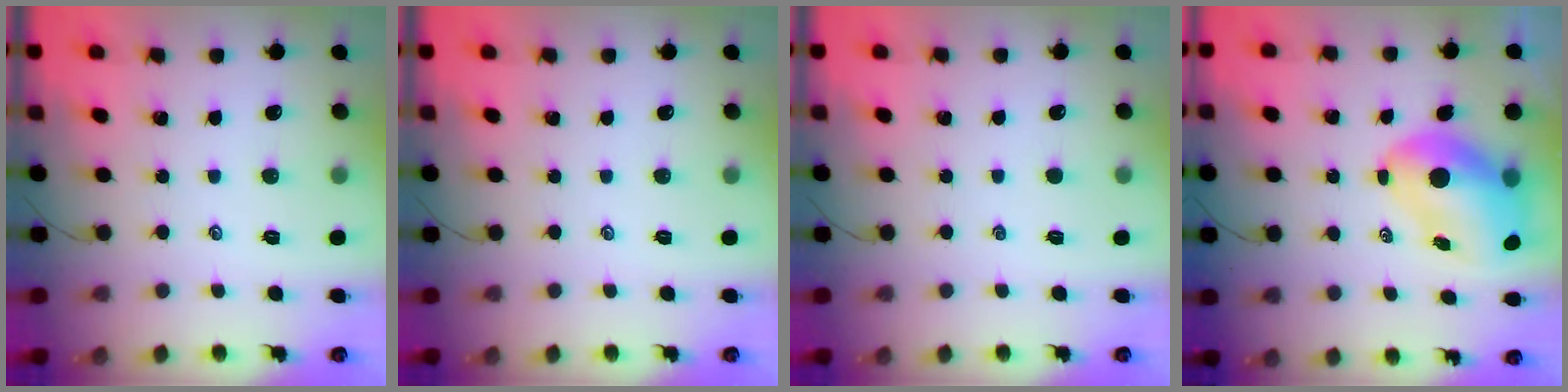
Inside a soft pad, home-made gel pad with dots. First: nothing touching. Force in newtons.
{"total": 0.0}
{"total": 0.0}
{"total": 10.2, "press": 9.9, "slide": 2.5}